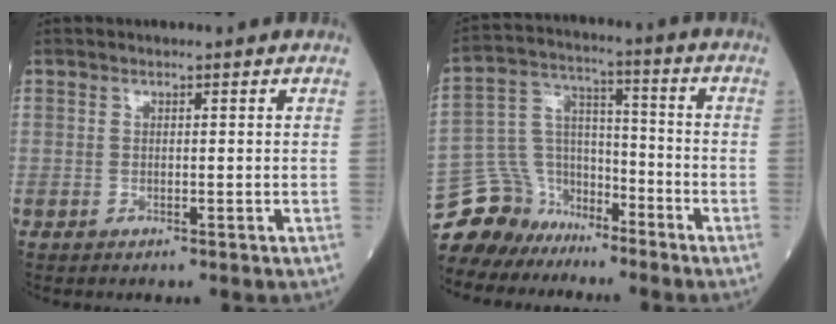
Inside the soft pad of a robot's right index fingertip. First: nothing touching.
{"total": 11.2, "force": [-9.6, 5.8, 0.4], "torque": [-0.023, 0.062, -0.177]}